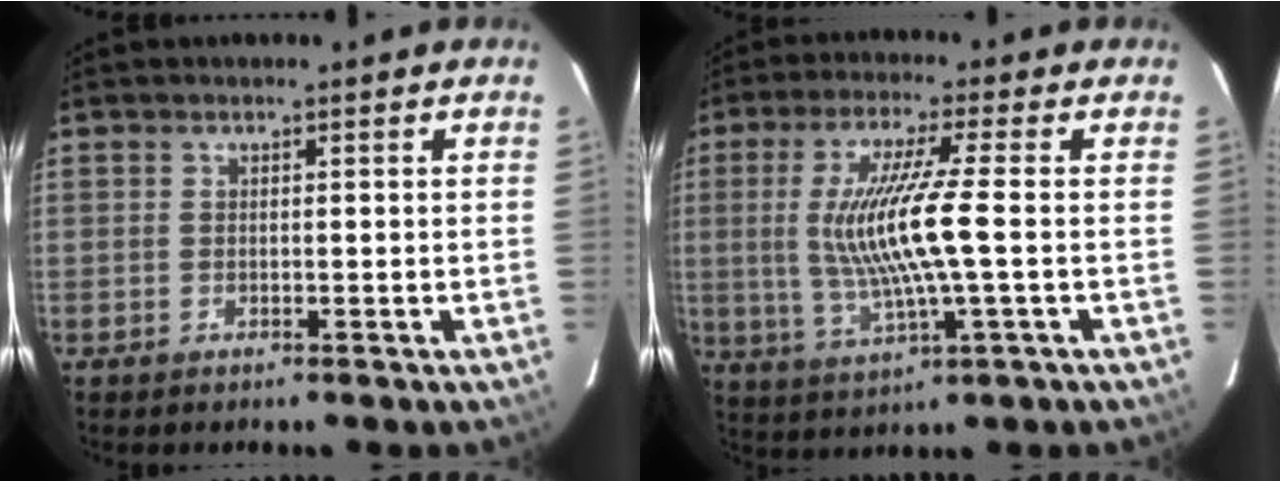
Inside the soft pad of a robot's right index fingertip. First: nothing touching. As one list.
[{"total": 12.5, "force": [-0.2, 0.4, 12.5], "torque": [-0.240, -0.011, 0.005]}]